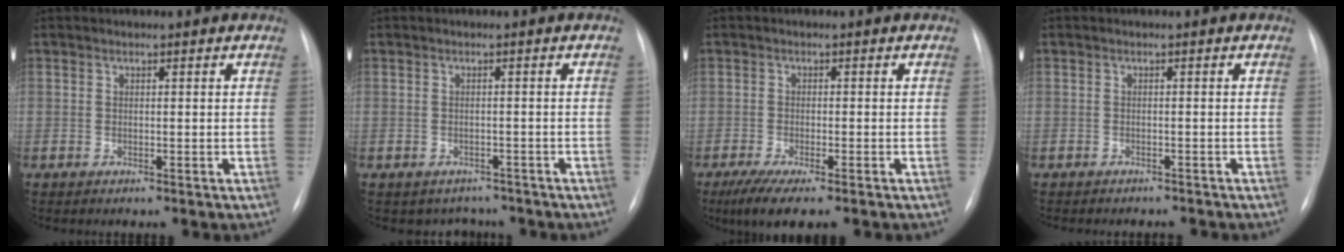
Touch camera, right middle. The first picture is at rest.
{"total": 3.8, "force": [-3.1, 2.1, -0.1], "torque": [0.006, 0.015, -0.039]}
{"total": 6.4, "force": [-4.5, 0.8, 4.4], "torque": [-0.074, -0.018, -0.071]}
{"total": 4.8, "force": [-4.4, 1.4, 1.4], "torque": [-0.013, 0.001, -0.050]}